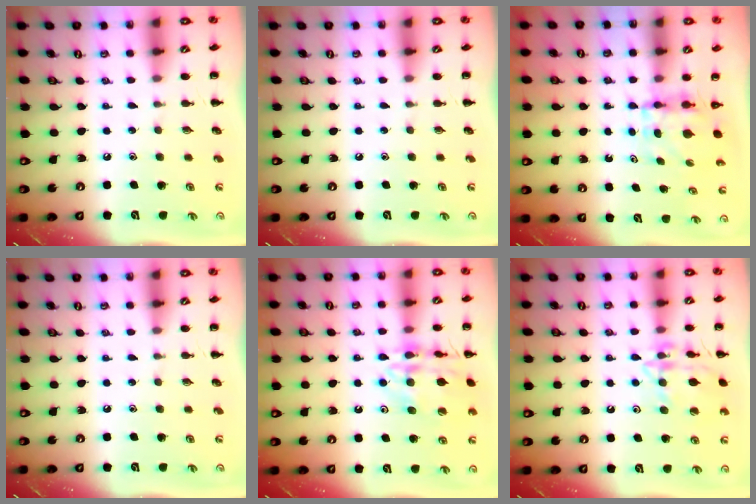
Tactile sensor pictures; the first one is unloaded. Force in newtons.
{"total": 0.0}
{"total": 3.9, "press": 3.9, "slide": 0.3}
{"total": 0.0}
{"total": 16.0, "press": 16.0, "slide": 1.7}
{"total": 14.8, "press": 14.8, "slide": 0.9}